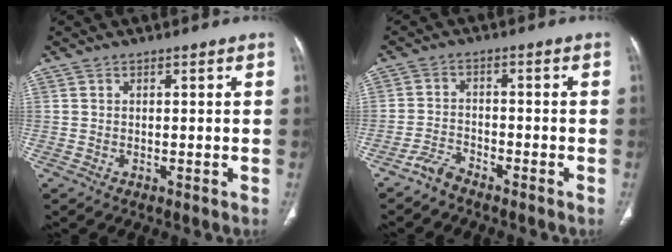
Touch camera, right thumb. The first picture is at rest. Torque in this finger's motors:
{"motor_torque": [0.32, 0.09, 0.19, -0.63, -0.01]}